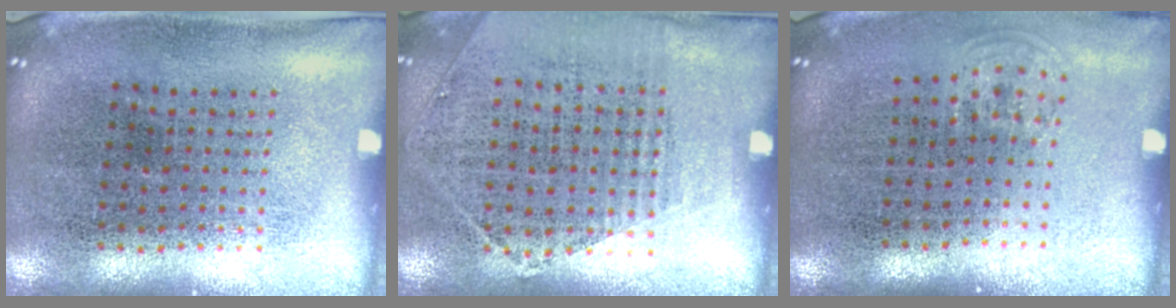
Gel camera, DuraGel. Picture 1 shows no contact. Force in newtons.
{"total": 1.2, "press": 1.0, "slide": 0.7}
{"total": 0.8, "press": 0.6, "slide": 0.5}